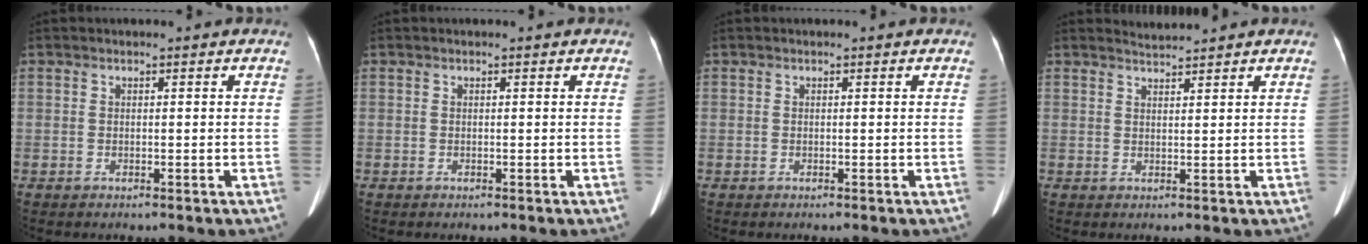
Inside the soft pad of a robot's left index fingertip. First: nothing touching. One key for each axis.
{"total": 0.0}
{"total": 0.0}
{"total": 1.9, "fx": 1.7, "fy": -0.6, "fz": -0.5, "tx": -0.002, "ty": 0.002, "tz": 0.037}